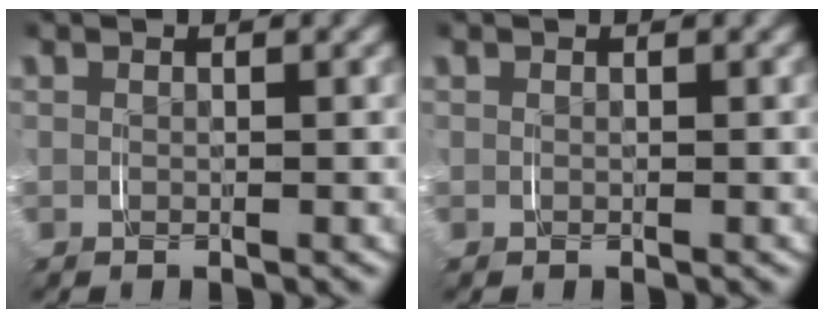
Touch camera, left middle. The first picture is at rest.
{"total": 0.0}